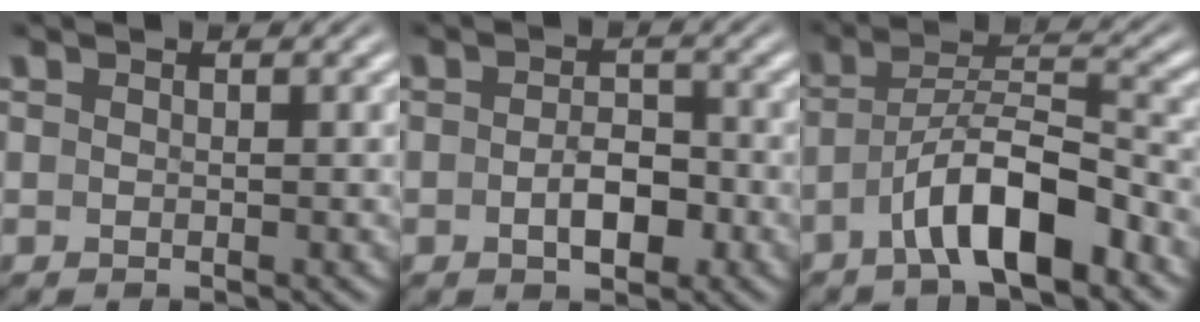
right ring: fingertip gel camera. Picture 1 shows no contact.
{"total": 3.0, "force": [-1.3, 1.6, 2.2], "torque": [-0.027, -0.002, -0.020]}
{"total": 5.5, "force": [-2.5, 2.1, 4.4], "torque": [-0.069, -0.008, -0.039]}